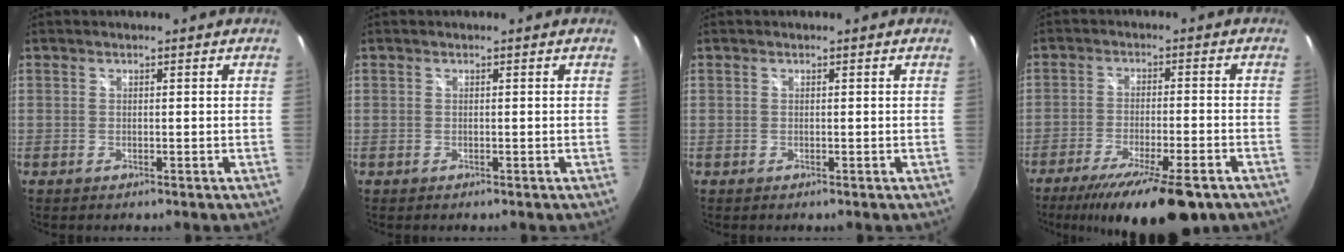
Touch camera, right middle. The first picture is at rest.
{"total": 0.0}
{"total": 0.0}
{"total": 16.9, "force": [-12.3, 3.7, 11.0], "torque": [-0.201, -0.044, -0.190]}